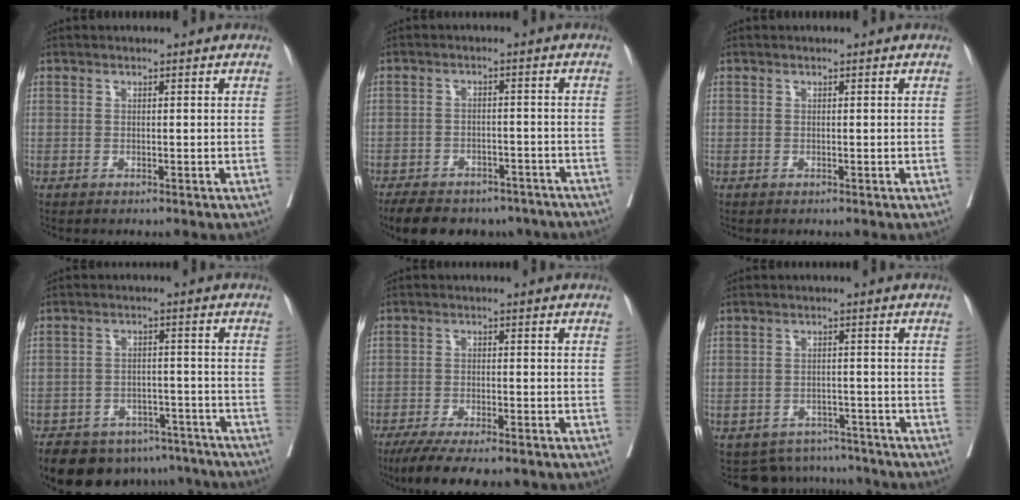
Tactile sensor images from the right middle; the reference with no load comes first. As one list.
[{"total": 16.5, "force": [-13.2, 7.3, 6.7], "torque": [-0.148, -0.003, -0.167]}, {"total": 0.0}, {"total": 15.8, "force": [-12.7, 7.6, 5.6], "torque": [-0.109, 0.009, -0.166]}, {"total": 12.4, "force": [-9.7, 3.0, 7.1], "torque": [-0.111, -0.015, -0.143]}, {"total": 7.6, "force": [-7.1, 2.8, -0.6], "torque": [0.015, 0.023, -0.089]}]